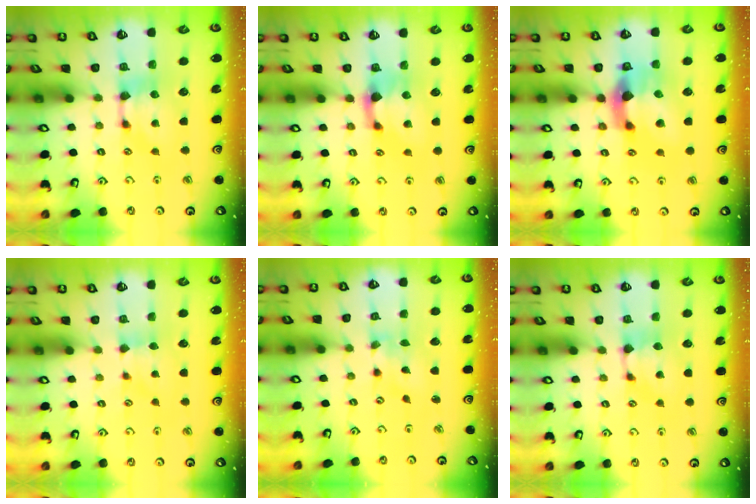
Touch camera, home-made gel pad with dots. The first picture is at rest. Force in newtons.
{"total": 1.3, "press": 0.5, "slide": 1.2}
{"total": 6.3, "press": 5.8, "slide": 2.4}
{"total": 1.8, "press": 1.6, "slide": 0.7}
{"total": 1.5, "press": 1.0, "slide": 1.1}
{"total": 0.9, "press": 0.7, "slide": 0.6}